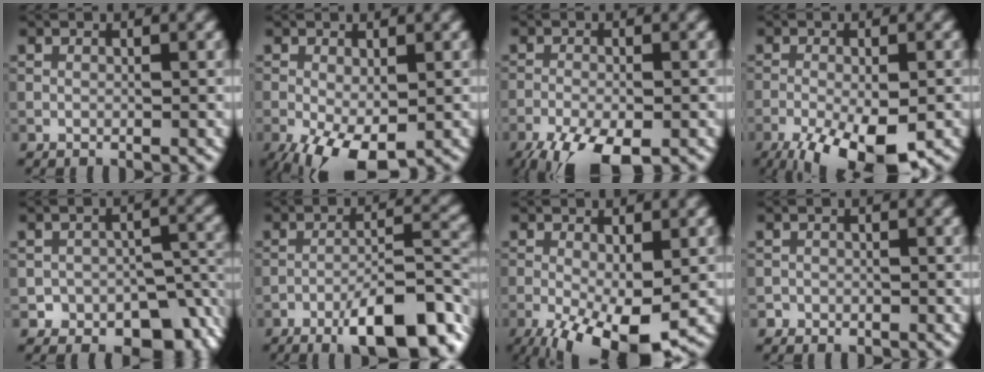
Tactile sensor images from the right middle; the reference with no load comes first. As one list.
[{"total": 6.3, "force": [-2.5, 2.9, 5.0], "torque": [-0.110, -0.019, -0.035]}, {"total": 8.1, "force": [-5.4, 2.6, 5.4], "torque": [-0.103, -0.037, -0.092]}, {"total": 9.0, "force": [-5.1, 2.8, 6.9], "torque": [-0.127, -0.021, -0.083]}, {"total": 7.5, "force": [-4.2, 4.7, 4.1], "torque": [-0.034, -0.010, -0.062]}, {"total": 10.8, "force": [-6.7, 3.0, 7.9], "torque": [-0.118, 0.006, -0.107]}, {"total": 8.5, "force": [-3.5, 3.0, 7.2], "torque": [-0.138, -0.019, -0.052]}, {"total": 0.9, "force": [-0.4, 0.7, 0.0], "torque": [0.006, -0.002, -0.006]}]